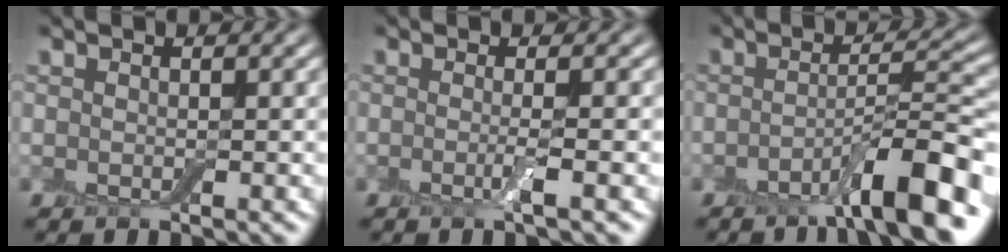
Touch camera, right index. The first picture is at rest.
{"total": 2.1, "force": [-0.5, 0.3, 2.0], "torque": [-0.037, -0.006, -0.014]}
{"total": 7.1, "force": [-3.8, 1.2, 5.9], "torque": [-0.085, 0.013, -0.064]}